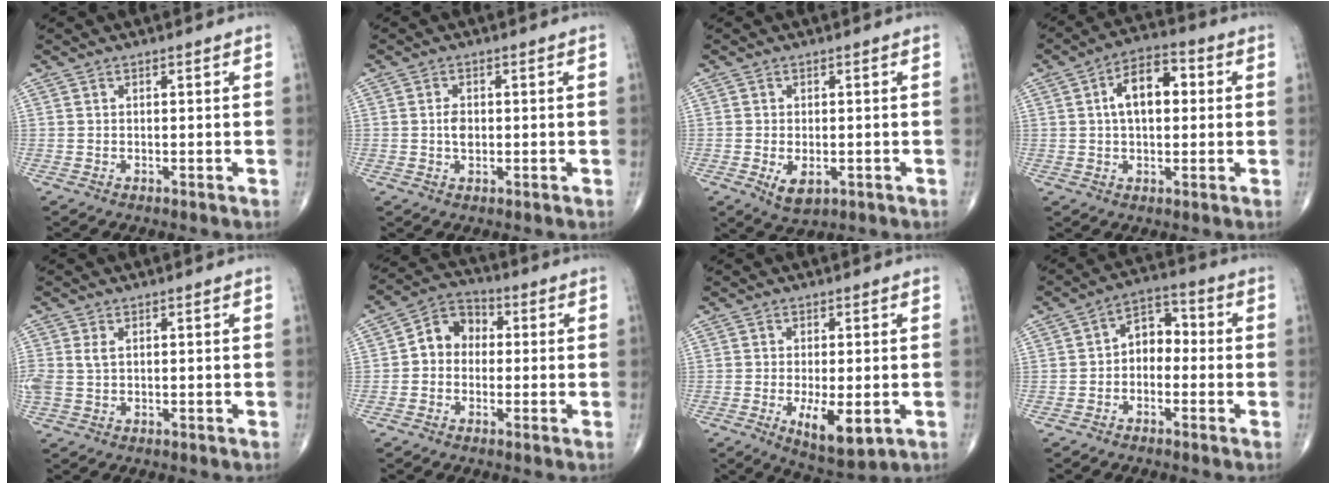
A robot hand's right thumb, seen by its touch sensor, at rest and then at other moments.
{"total": 2.6, "force": [-0.1, 1.6, 2.0], "torque": [-0.032, 0.001, -0.003]}
{"total": 4.4, "force": [-1.3, 2.5, 3.4], "torque": [-0.050, -0.005, -0.013]}
{"total": 10.1, "force": [1.7, 5.7, 8.2], "torque": [-0.120, 0.022, 0.020]}
{"total": 3.2, "force": [0.6, 1.9, 2.4], "torque": [-0.074, 0.010, 0.017]}
{"total": 7.3, "force": [0.0, 6.0, 4.2], "torque": [-0.045, 0.029, -0.016]}
{"total": 8.3, "force": [-2.2, 3.2, 7.4], "torque": [-0.115, -0.019, -0.027]}
{"total": 6.6, "force": [-0.8, 4.7, 4.6], "torque": [-0.045, 0.033, -0.032]}